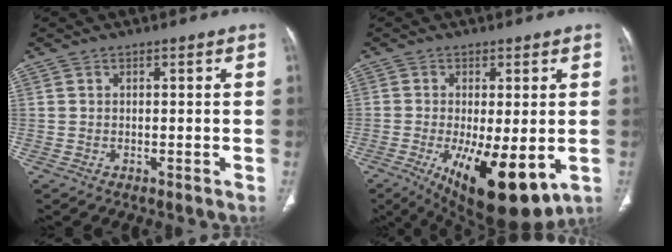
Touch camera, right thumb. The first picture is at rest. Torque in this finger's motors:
{"motor_torque": [3.00, 2.01, 1.17, -1.11, 0.47]}